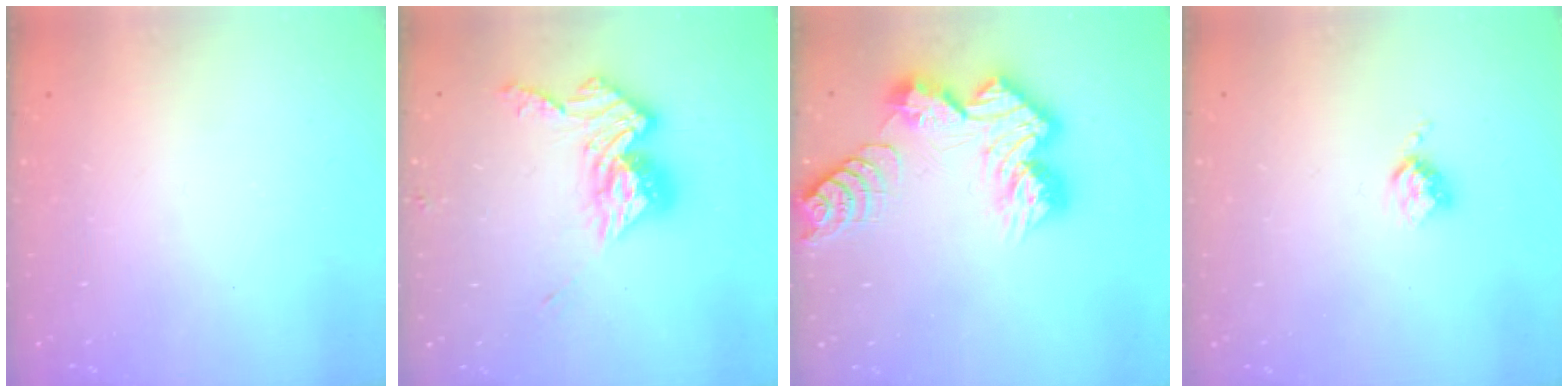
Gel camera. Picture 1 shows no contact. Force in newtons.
{"total": 12.8, "press": 12.7, "slide": 1.1}
{"total": 13.3, "press": 13.3, "slide": 1.3}
{"total": 3.4, "press": 3.4, "slide": 0.4}